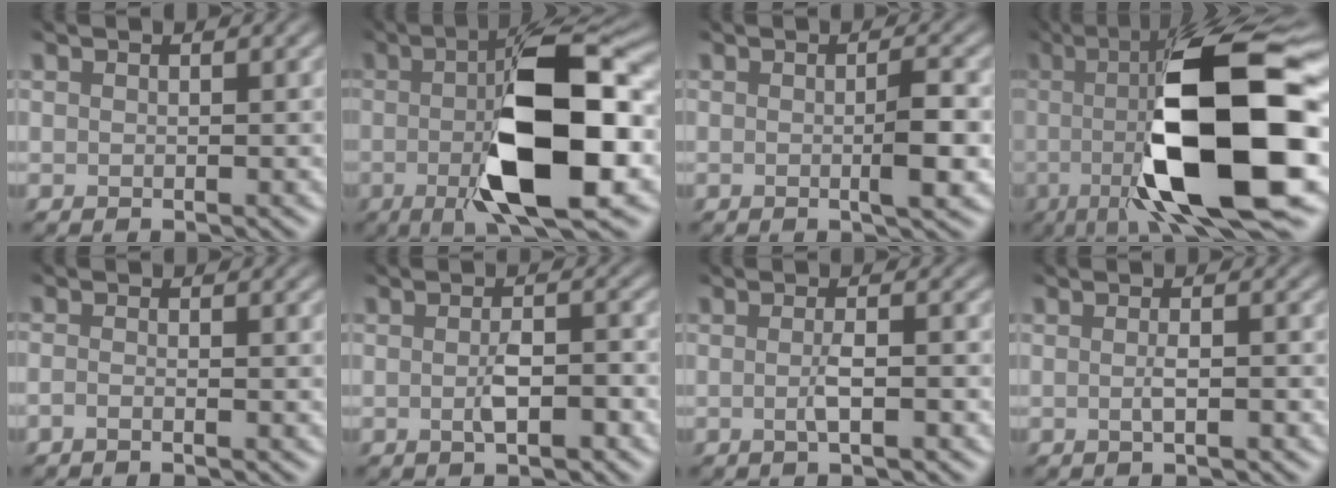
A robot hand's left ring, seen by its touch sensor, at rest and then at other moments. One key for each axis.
{"total": 12.1, "fx": -1.7, "fy": 3.6, "fz": 11.5, "tx": -0.172, "ty": -0.003, "tz": -0.032}
{"total": 3.0, "fx": -0.7, "fy": 0.6, "fz": 2.8, "tx": -0.043, "ty": -0.002, "tz": -0.006}
{"total": 14.8, "fx": -1.9, "fy": 3.7, "fz": 14.2, "tx": -0.194, "ty": 0.001, "tz": -0.041}
{"total": 1.4, "fx": -1.0, "fy": 0.4, "fz": 0.9, "tx": -0.012, "ty": -0.002, "tz": -0.023}
{"total": 2.5, "fx": -1.3, "fy": 0.9, "fz": 2.0, "tx": -0.036, "ty": -0.004, "tz": -0.016}
{"total": 1.8, "fx": -1.1, "fy": 0.4, "fz": 1.4, "tx": -0.024, "ty": -0.003, "tz": -0.016}
{"total": 1.6, "fx": -0.5, "fy": 0.6, "fz": 1.4, "tx": -0.013, "ty": -0.006, "tz": -0.015}